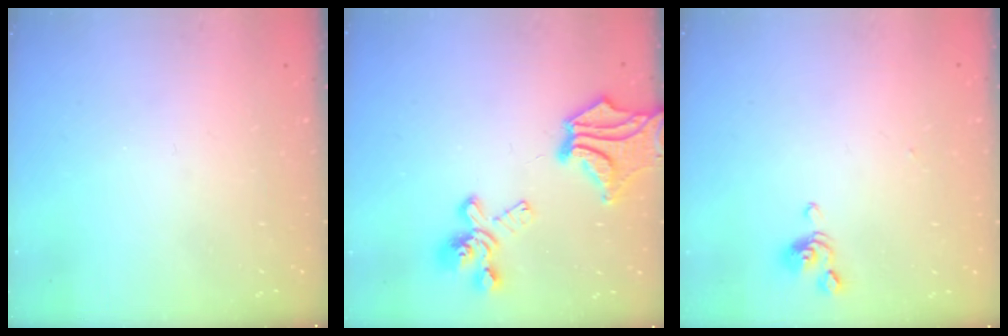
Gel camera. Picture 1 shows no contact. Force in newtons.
{"total": 9.6, "press": 9.0, "slide": 3.5}
{"total": 0.8, "press": 0.6, "slide": 0.5}